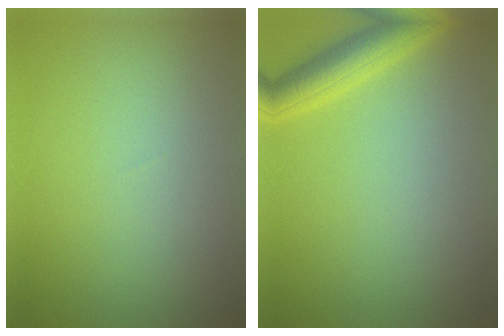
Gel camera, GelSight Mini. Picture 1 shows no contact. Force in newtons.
{"total": 3.7, "press": 3.7, "slide": 0.3}